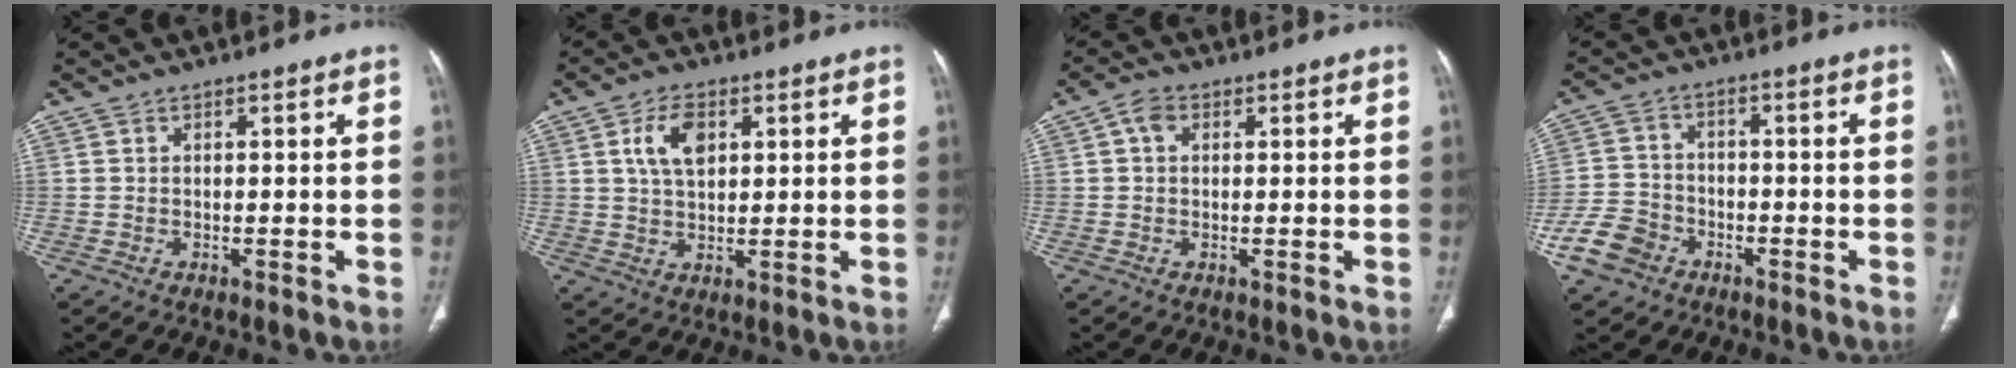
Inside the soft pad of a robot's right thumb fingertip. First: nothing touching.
{"total": 6.7, "force": [2.3, 3.9, 4.9], "torque": [-0.084, -0.003, 0.045]}
{"total": 2.8, "force": [0.7, 2.1, 1.8], "torque": [-0.027, 0.009, 0.012]}
{"total": 7.7, "force": [-4.1, 5.9, 2.8], "torque": [-0.048, 0.023, -0.078]}